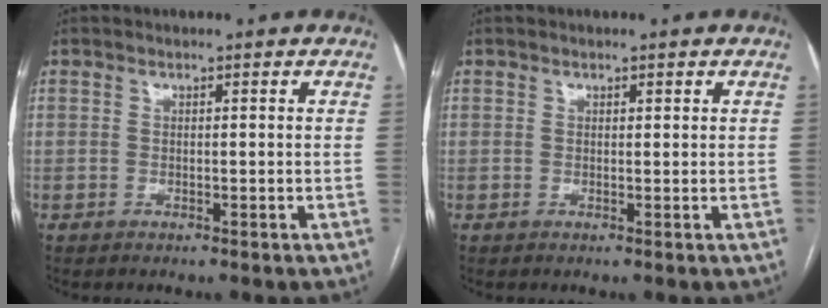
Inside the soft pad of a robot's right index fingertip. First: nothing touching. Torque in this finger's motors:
{"motor_torque": [-0.05, -0.04, 0.06, 0.00]}